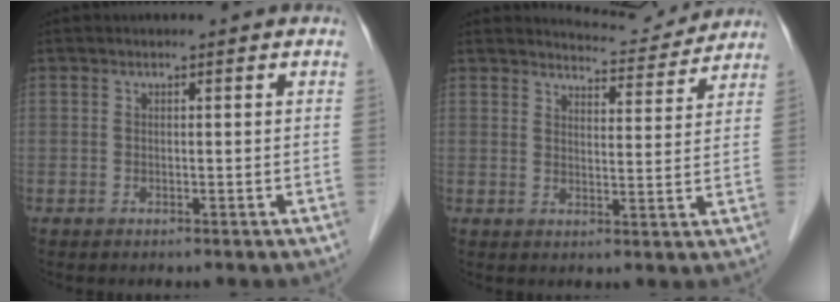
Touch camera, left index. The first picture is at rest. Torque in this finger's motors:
{"motor_torque": [0.36, -1.03, 0.20, 0.03]}